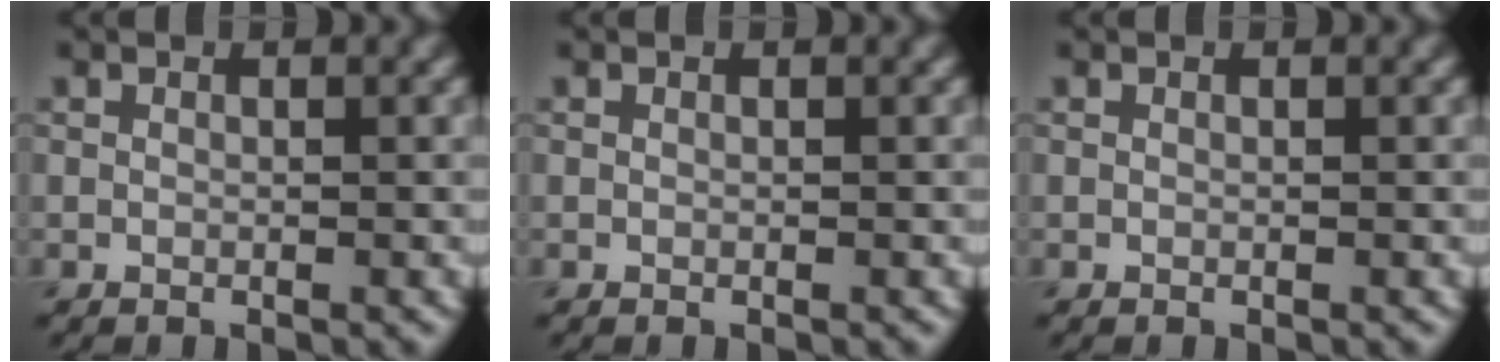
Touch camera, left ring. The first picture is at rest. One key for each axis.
{"total": 0.0}
{"total": 0.0}